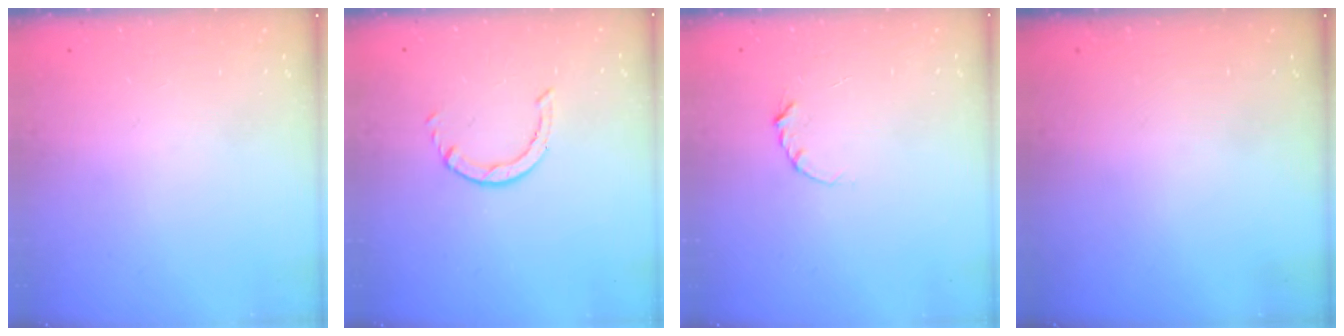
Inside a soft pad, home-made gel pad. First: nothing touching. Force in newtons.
{"total": 0.6, "press": 0.6, "slide": 0.1}
{"total": 2.9, "press": 2.9, "slide": 0.3}
{"total": 0.0}